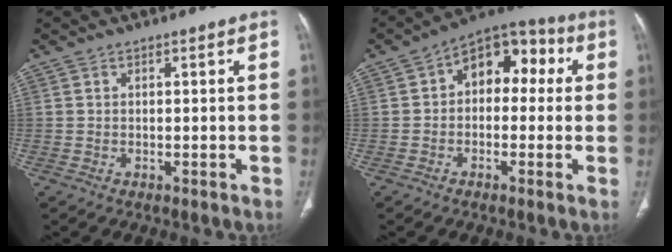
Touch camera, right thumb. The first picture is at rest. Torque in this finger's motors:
{"motor_torque": [-0.27, 1.45, 0.72, -0.45, 0.02]}